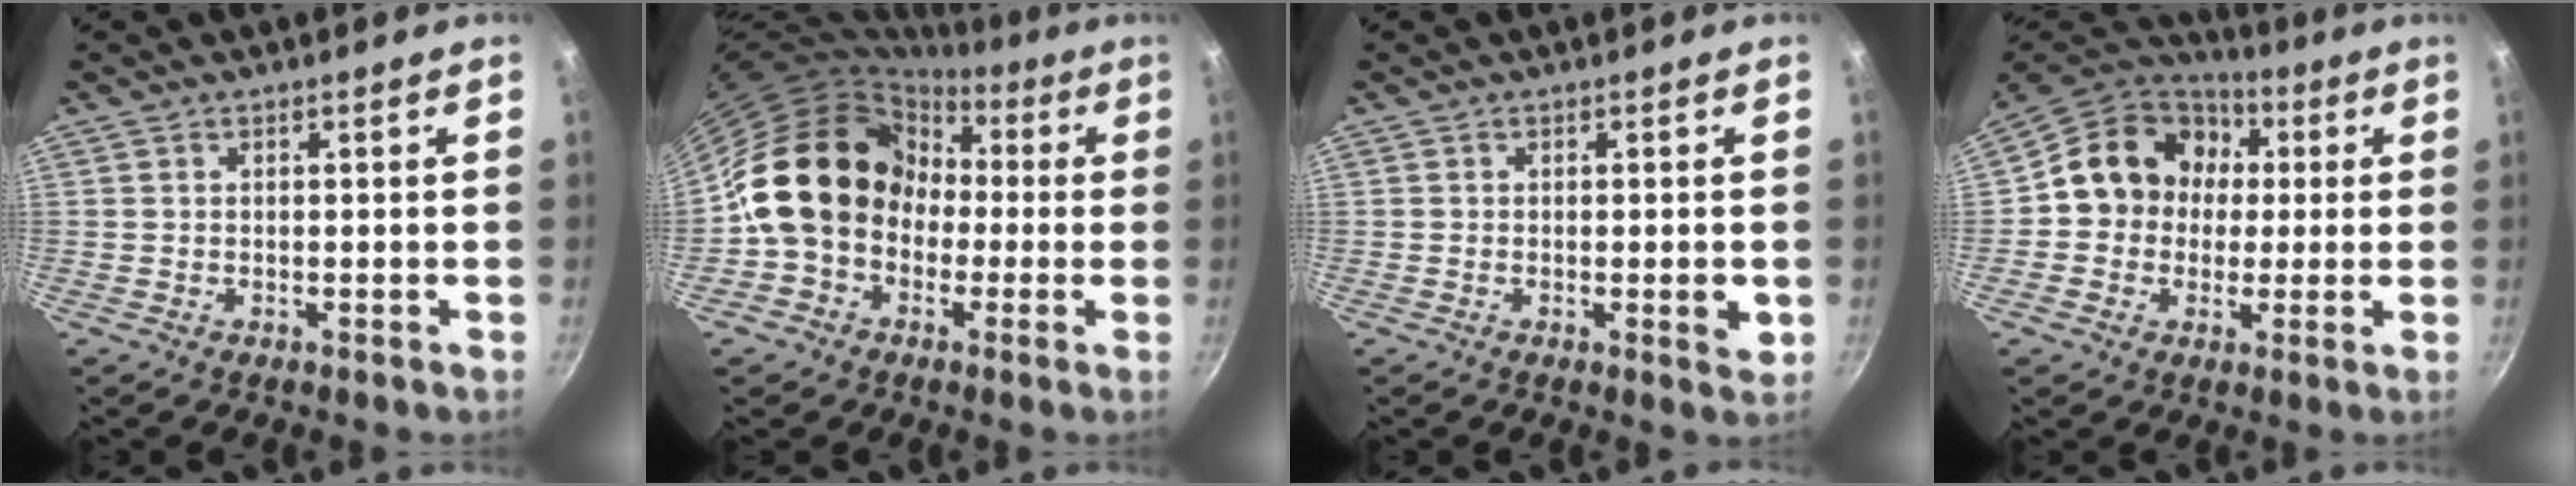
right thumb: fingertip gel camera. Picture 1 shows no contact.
{"total": 17.3, "force": [-0.5, 14.4, 9.5], "torque": [-0.123, 0.056, -0.017]}
{"total": 3.2, "force": [-0.5, 0.9, 3.0], "torque": [-0.045, -0.005, -0.009]}
{"total": 15.1, "force": [1.7, 13.3, 7.0], "torque": [-0.082, 0.033, 0.009]}